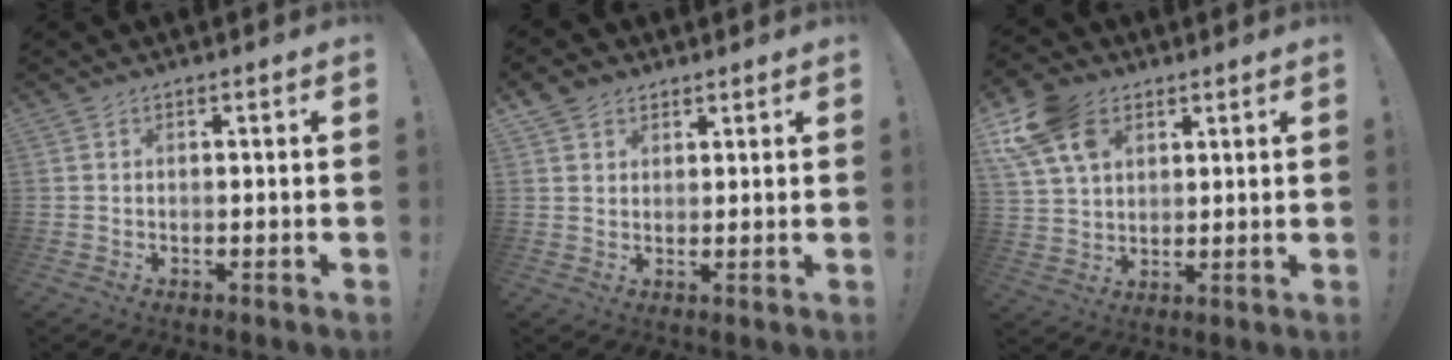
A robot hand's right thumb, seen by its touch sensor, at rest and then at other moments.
{"total": 4.2, "force": [2.6, 3.2, 0.7], "torque": [-0.007, -0.011, 0.048]}
{"total": 14.1, "force": [6.5, 9.9, 7.6], "torque": [-0.154, -0.024, 0.127]}